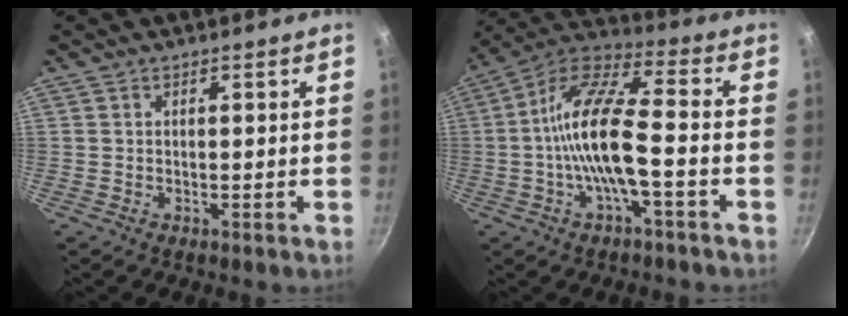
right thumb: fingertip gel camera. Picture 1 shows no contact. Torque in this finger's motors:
{"motor_torque": [2.66, 2.35, 2.26, -0.54, 0.81]}